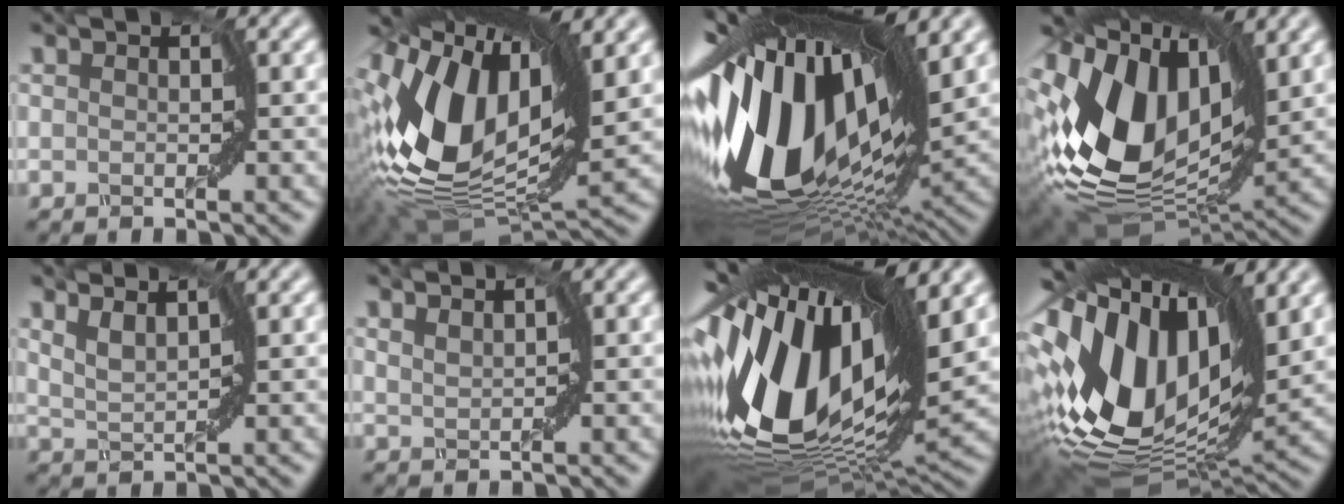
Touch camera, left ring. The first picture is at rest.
{"total": 13.4, "force": [1.5, 7.0, 11.3], "torque": [-0.235, 0.006, 0.024]}
{"total": 17.5, "force": [1.7, 7.8, 15.6], "torque": [-0.300, -0.016, 0.027]}
{"total": 13.5, "force": [1.5, 8.5, 10.4], "torque": [-0.230, -0.003, 0.028]}
{"total": 2.0, "force": [1.9, -0.6, 0.2], "torque": [-0.015, -0.008, 0.044]}
{"total": 1.4, "force": [1.2, -0.6, -0.4], "torque": [-0.004, -0.008, 0.030]}
{"total": 17.6, "force": [1.5, 7.2, 16.0], "torque": [-0.315, -0.020, 0.024]}
{"total": 15.4, "force": [2.3, 8.0, 12.9], "torque": [-0.283, 0.007, 0.046]}